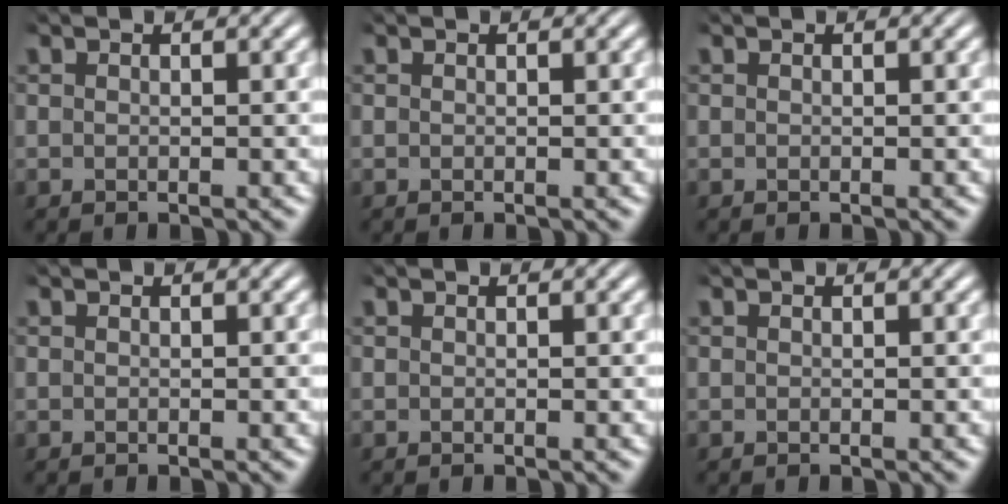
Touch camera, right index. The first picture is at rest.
{"total": 0.0}
{"total": 0.0}
{"total": 0.0}
{"total": 0.0}
{"total": 0.0}